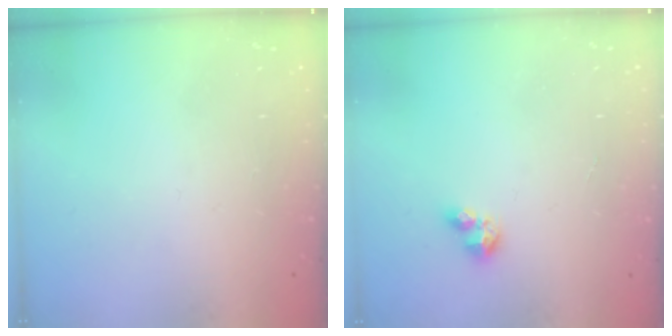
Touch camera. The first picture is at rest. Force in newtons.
{"total": 4.6, "press": 4.6, "slide": 0.4}